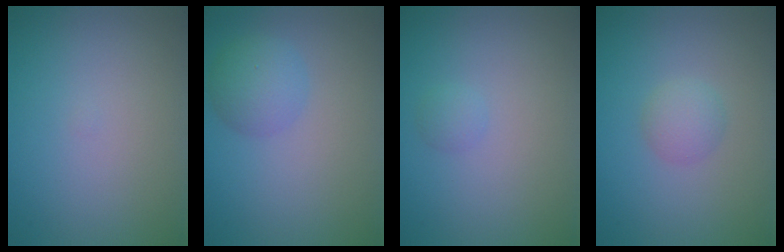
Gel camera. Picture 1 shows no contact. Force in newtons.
{"total": 3.0, "press": 2.9, "slide": 0.2}
{"total": 0.8, "press": 0.8, "slide": 0.1}
{"total": 1.8, "press": 1.8, "slide": 0.1}